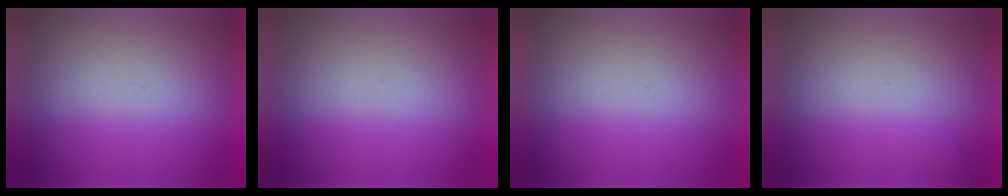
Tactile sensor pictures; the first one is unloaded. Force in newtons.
{"total": 0.0}
{"total": 0.0}
{"total": 1.1}